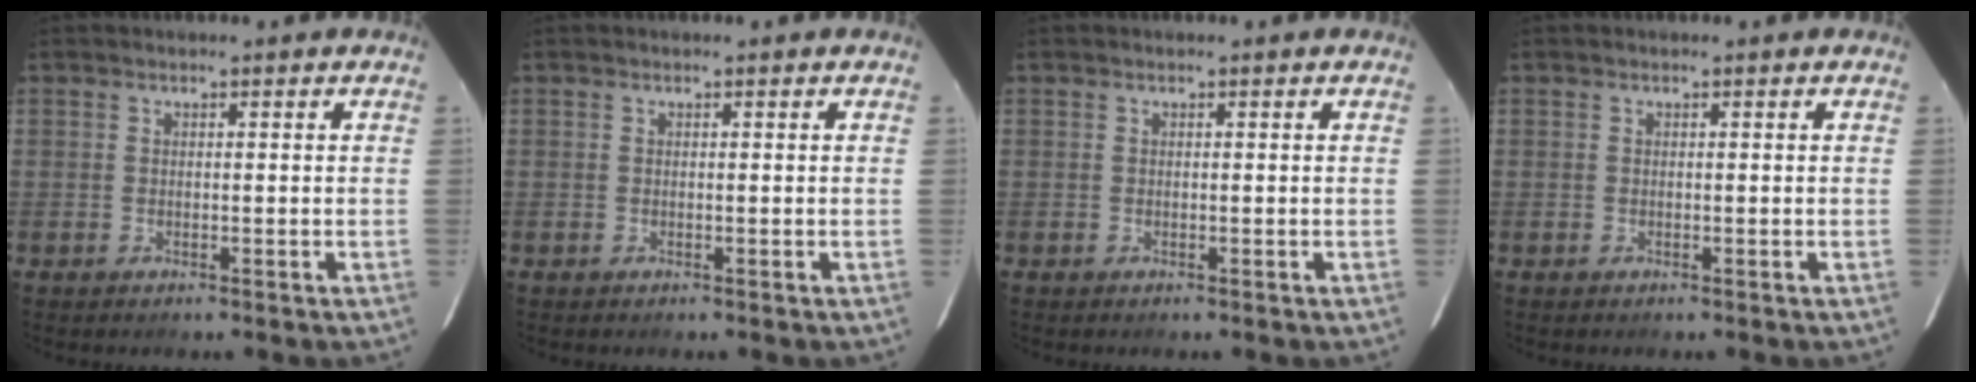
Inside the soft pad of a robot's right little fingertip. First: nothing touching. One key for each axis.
{"total": 0.0}
{"total": 0.0}
{"total": 0.0}